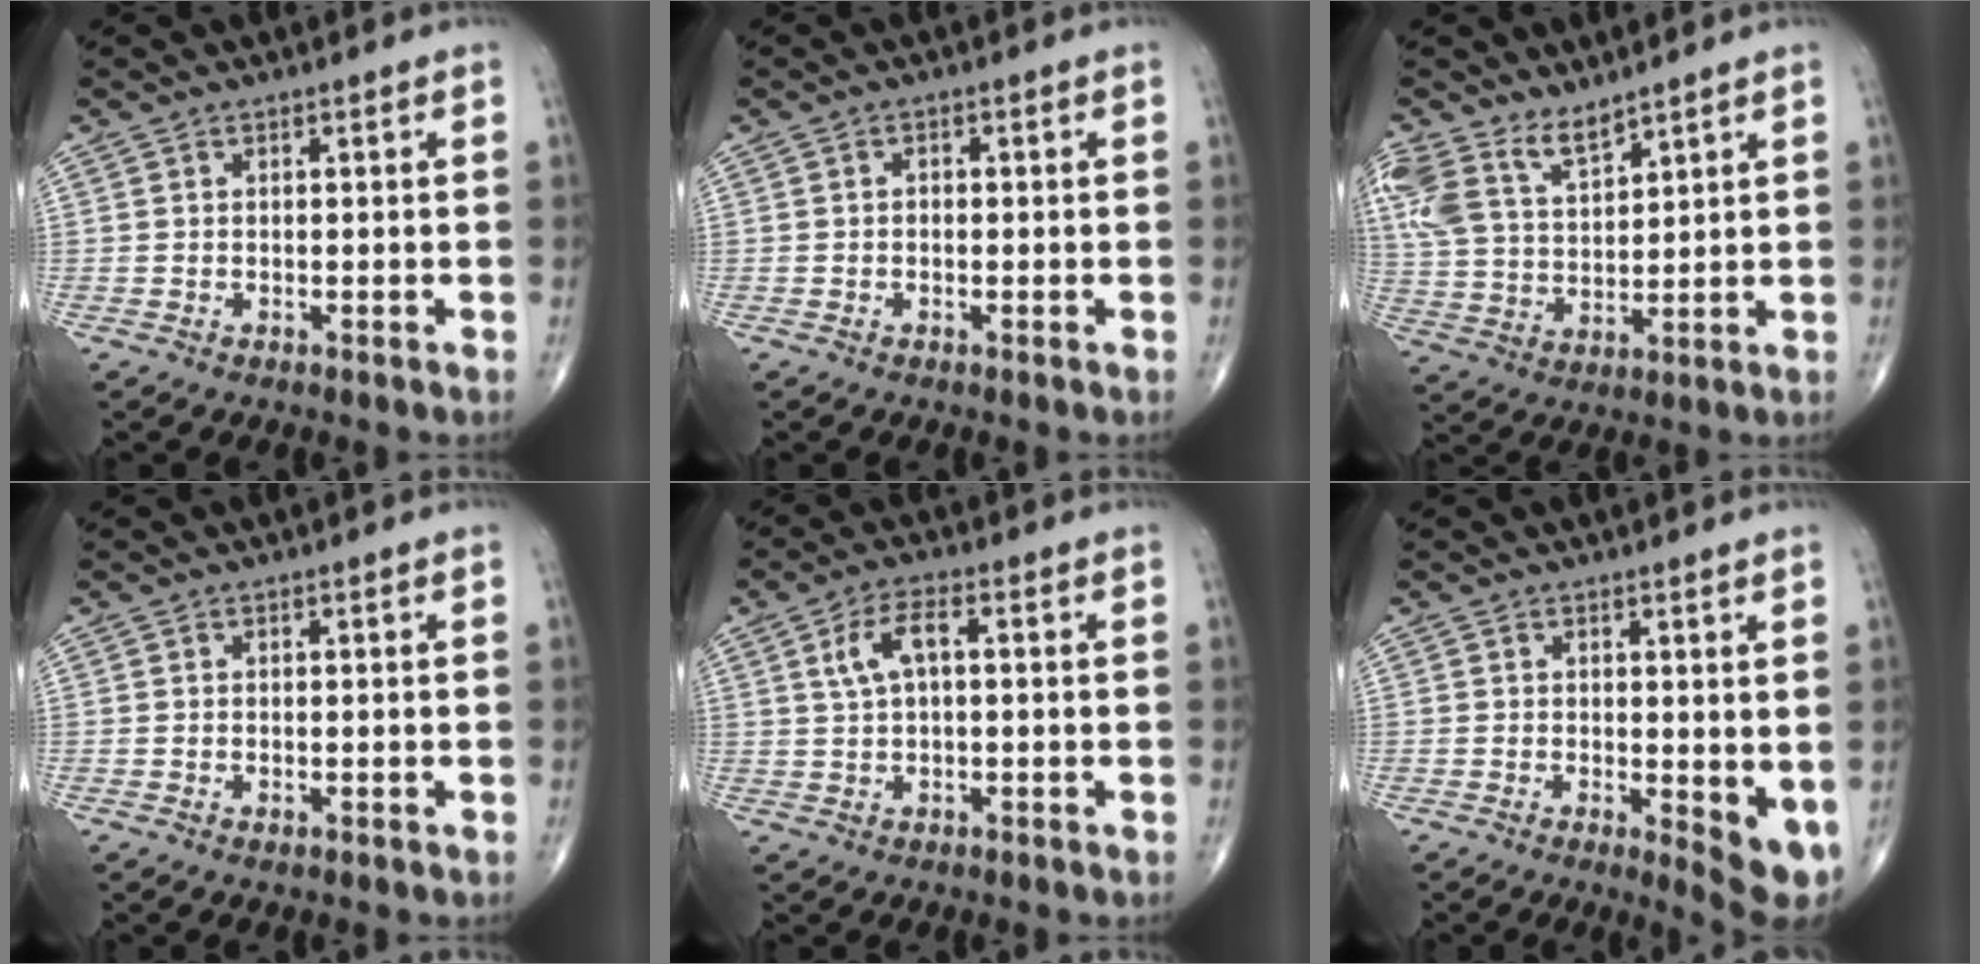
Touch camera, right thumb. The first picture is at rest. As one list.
[{"total": 1.0, "force": [-0.1, 0.8, 0.7], "torque": [-0.009, 0.005, -0.003]}, {"total": 10.6, "force": [7.5, 4.8, 5.7], "torque": [-0.110, -0.029, 0.164]}, {"total": 0.6, "force": [-0.2, 0.3, 0.5], "torque": [-0.010, -0.003, -0.002]}, {"total": 5.8, "force": [1.3, 2.6, 5.0], "torque": [-0.102, 0.015, 0.023]}, {"total": 6.1, "force": [-0.1, 2.2, 5.7], "torque": [-0.071, -0.016, 0.002]}]